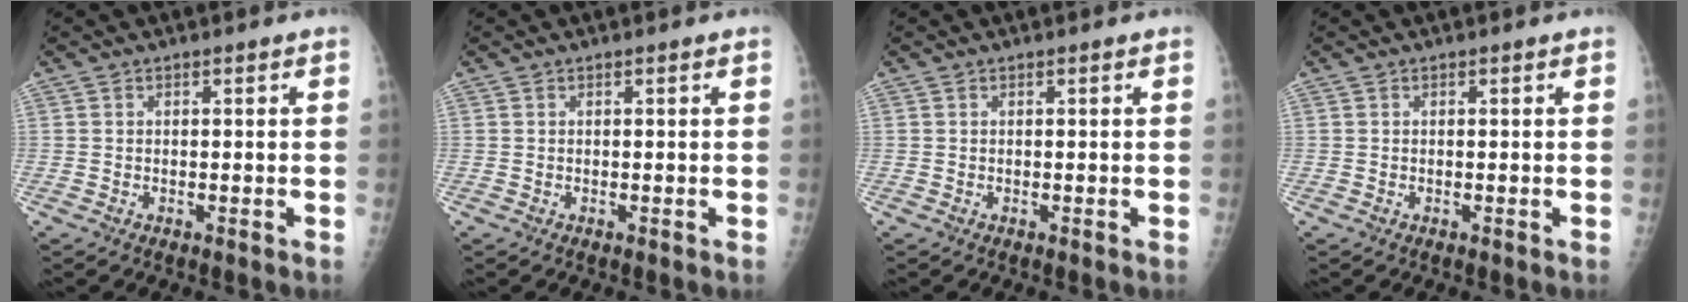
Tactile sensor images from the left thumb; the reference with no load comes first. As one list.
[{"total": 0.0}, {"total": 0.0}, {"total": 0.0}]